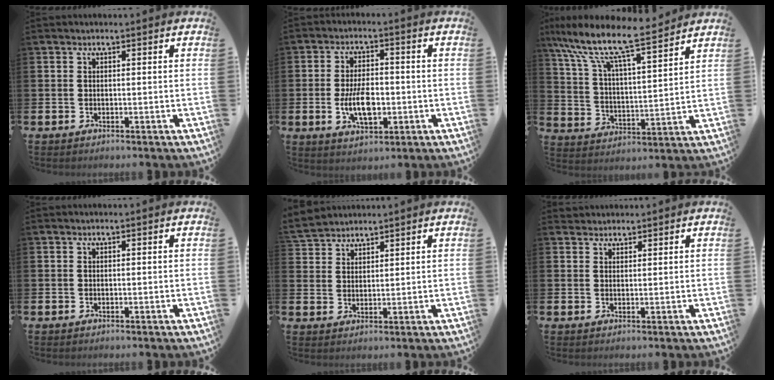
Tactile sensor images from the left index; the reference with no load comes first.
{"total": 6.4, "force": [-1.2, 3.2, 5.3], "torque": [-0.083, -0.008, -0.028]}
{"total": 9.9, "force": [8.7, 1.5, 4.5], "torque": [-0.118, -0.063, 0.144]}
{"total": 0.0}
{"total": 3.6, "force": [3.5, 0.8, -0.4], "torque": [0.002, -0.015, 0.065]}
{"total": 1.7, "force": [1.6, 0.6, -0.3], "torque": [0.017, -0.007, 0.028]}